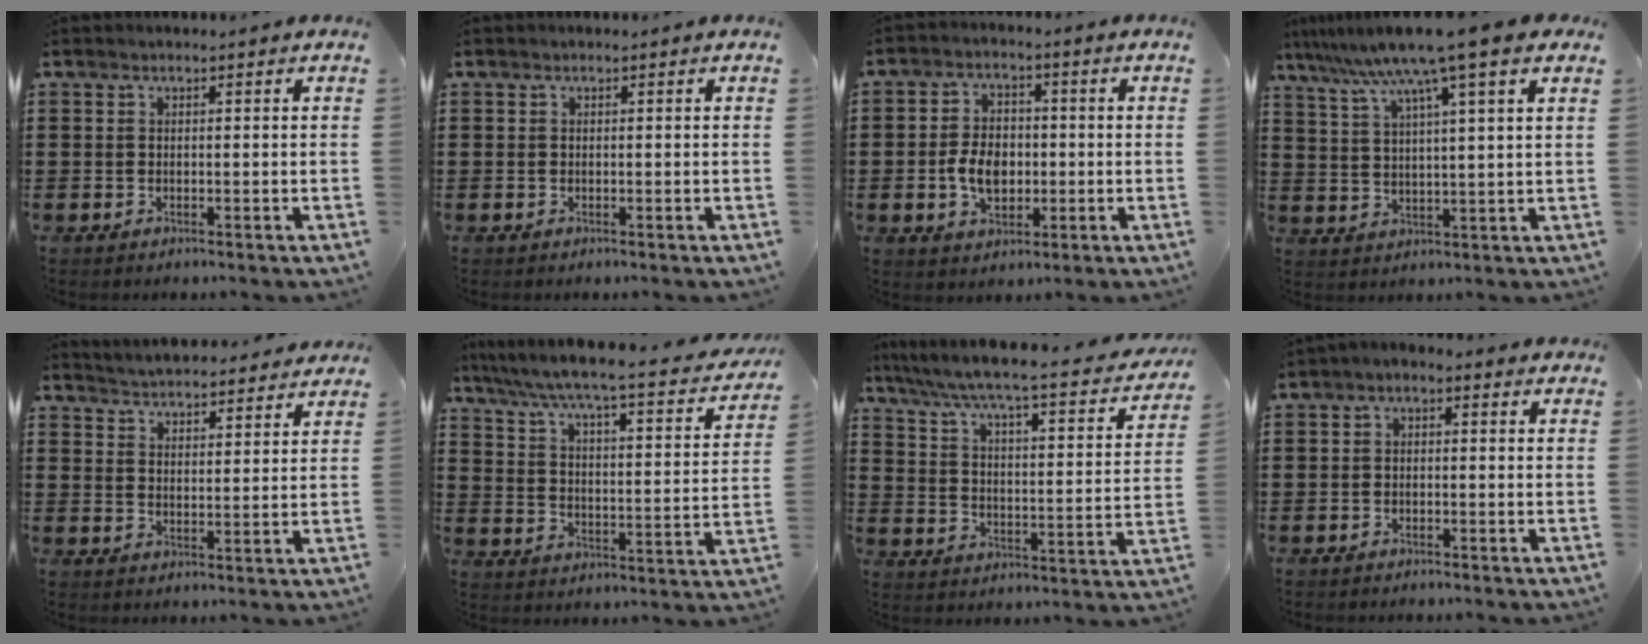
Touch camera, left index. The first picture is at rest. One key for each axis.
{"total": 0.0}
{"total": 6.4, "fx": -0.9, "fy": 4.2, "fz": 4.7, "tx": -0.095, "ty": 0.002, "tz": -0.022}
{"total": 9.9, "fx": 7.2, "fy": -0.4, "fz": 6.8, "tx": -0.154, "ty": -0.029, "tz": 0.119}
{"total": 4.1, "fx": 4.1, "fy": 0.0, "fz": 0.0, "tx": -0.018, "ty": -0.023, "tz": 0.073}
{"total": 4.9, "fx": 4.1, "fy": -0.2, "fz": 2.7, "tx": -0.074, "ty": -0.043, "tz": 0.058}
{"total": 4.7, "fx": 3.8, "fy": -0.3, "fz": 2.7, "tx": -0.074, "ty": -0.042, "tz": 0.052}
{"total": 1.2, "fx": -1.1, "fy": 0.4, "fz": 0.5, "tx": -0.011, "ty": 0.002, "tz": -0.022}